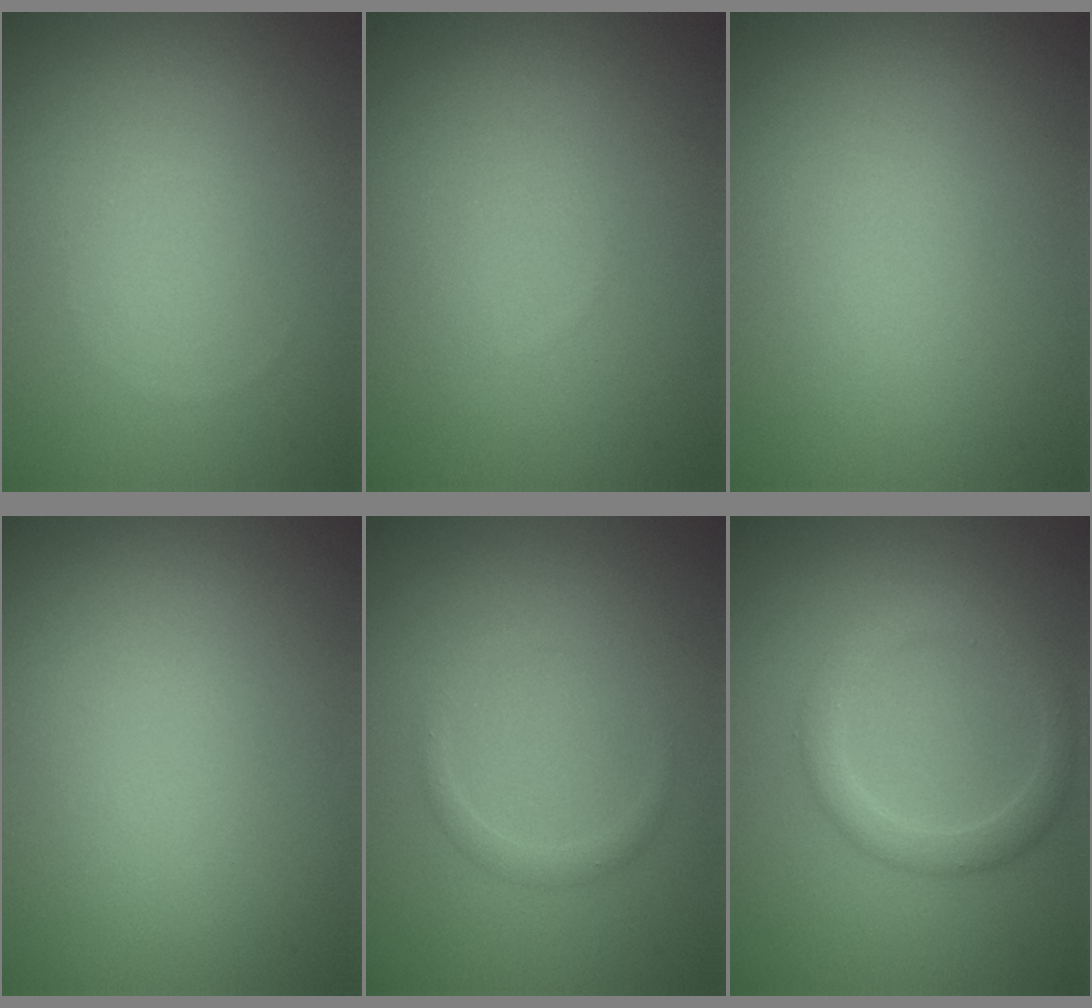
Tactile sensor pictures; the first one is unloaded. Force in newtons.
{"total": 0.0}
{"total": 0.0}
{"total": 0.0}
{"total": 1.2, "press": 1.2, "slide": 0.0}
{"total": 2.5, "press": 2.5, "slide": 0.2}